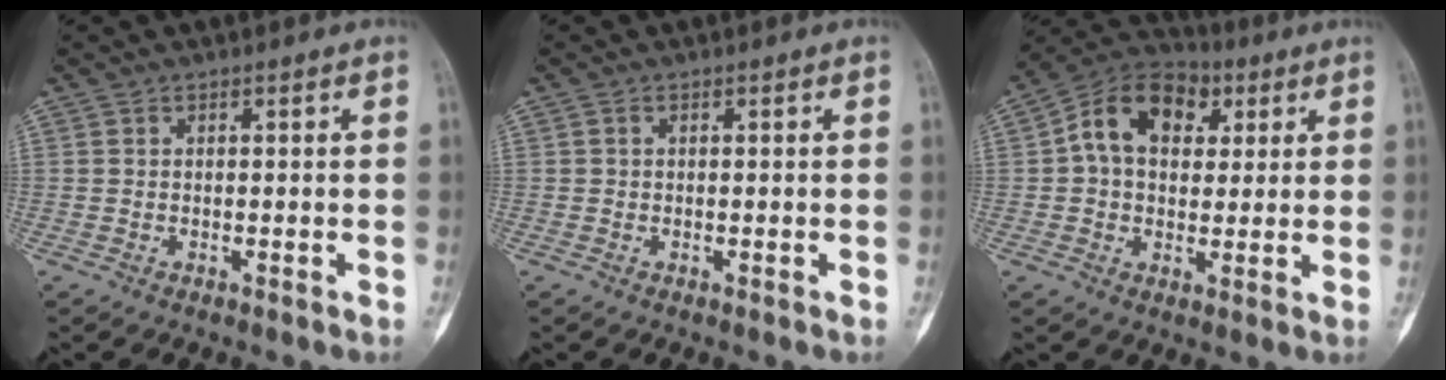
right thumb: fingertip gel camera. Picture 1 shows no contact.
{"total": 0.0}
{"total": 13.4, "force": [3.6, 9.5, 8.7], "torque": [-0.112, 0.017, 0.048]}